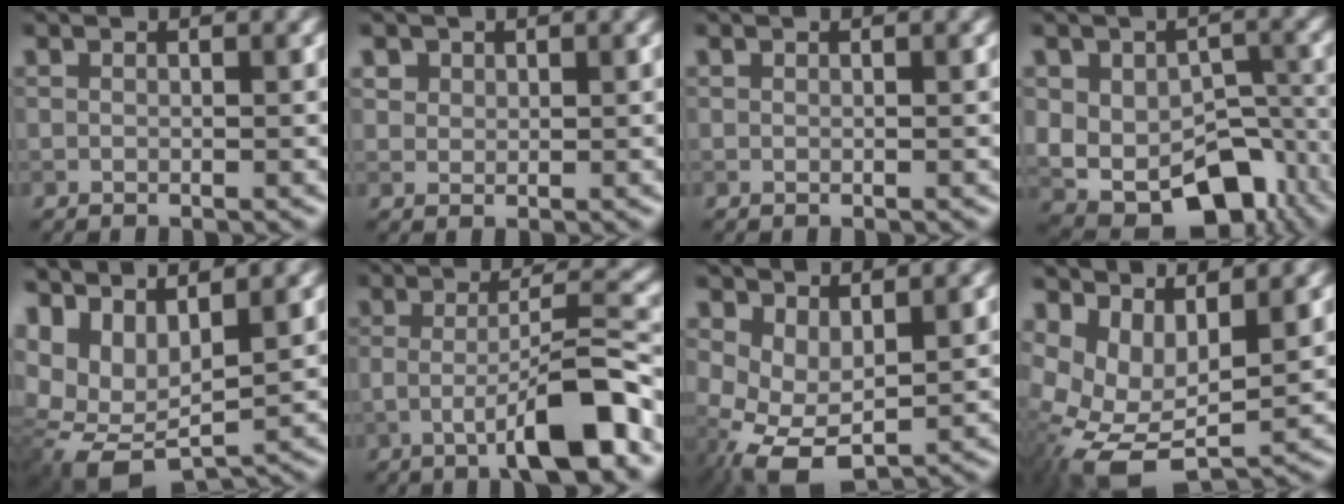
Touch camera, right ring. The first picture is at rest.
{"total": 1.6, "force": [1.0, 1.2, 0.4], "torque": [-0.009, -0.008, 0.027]}
{"total": 0.0}
{"total": 10.4, "force": [-2.9, 7.0, 7.1], "torque": [-0.108, -0.016, -0.033]}
{"total": 8.8, "force": [1.9, 5.5, 6.6], "torque": [-0.150, -0.011, 0.045]}
{"total": 7.6, "force": [-3.0, 1.4, 6.9], "torque": [-0.111, 0.007, -0.055]}
{"total": 5.1, "force": [-0.2, 3.1, 4.1], "torque": [-0.099, -0.008, 0.001]}
{"total": 8.6, "force": [0.1, 5.4, 6.7], "torque": [-0.142, -0.026, 0.015]}